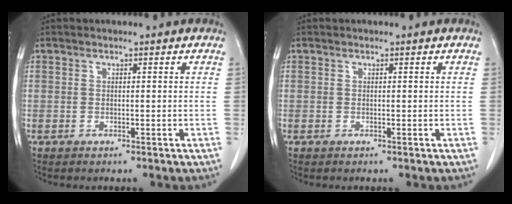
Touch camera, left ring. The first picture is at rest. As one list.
[{"total": 0.0}]